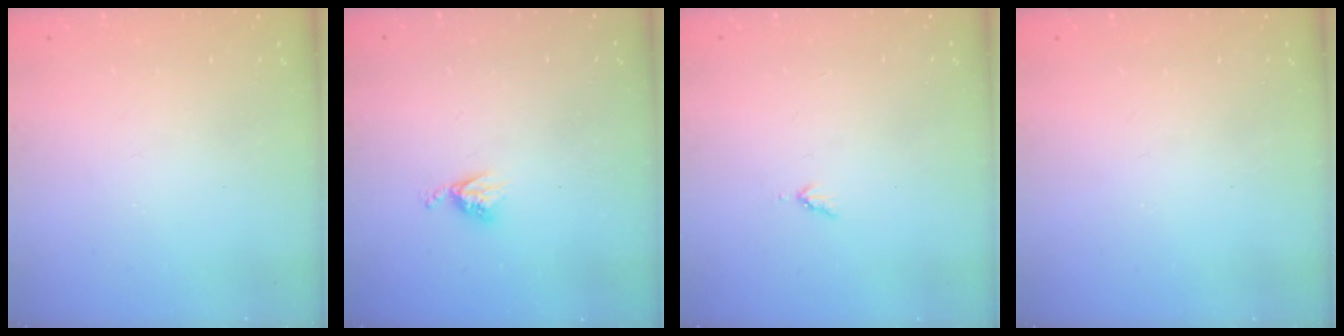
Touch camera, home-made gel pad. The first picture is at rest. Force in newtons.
{"total": 5.1, "press": 5.1, "slide": 0.4}
{"total": 4.6, "press": 4.5, "slide": 0.5}
{"total": 0.0}